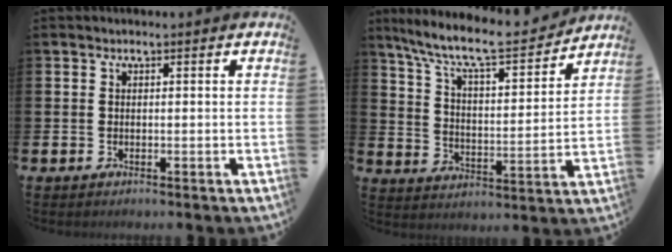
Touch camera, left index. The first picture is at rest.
{"total": 10.0, "force": [8.7, 2.0, 4.5], "torque": [-0.115, -0.059, 0.147]}